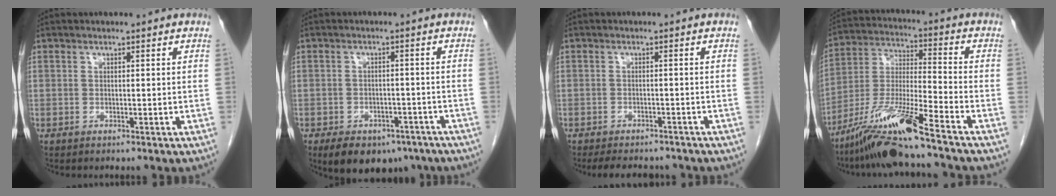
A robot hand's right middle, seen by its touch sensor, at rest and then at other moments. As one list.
[{"total": 11.0, "force": [-7.3, 6.5, 5.0], "torque": [-0.082, 0.007, -0.099]}, {"total": 7.7, "force": [-6.8, 2.5, 2.7], "torque": [-0.040, -0.003, -0.087]}, {"total": 13.8, "force": [-10.1, -0.5, 9.3], "torque": [-0.189, -0.024, -0.189]}]